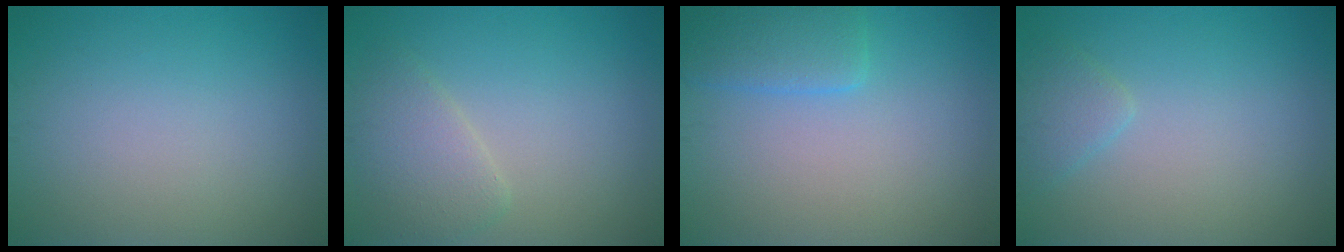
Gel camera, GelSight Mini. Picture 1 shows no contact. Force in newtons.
{"total": 2.9, "press": 2.8, "slide": 0.4}
{"total": 3.0, "press": 3.0, "slide": 0.2}
{"total": 1.5, "press": 1.5, "slide": 0.0}